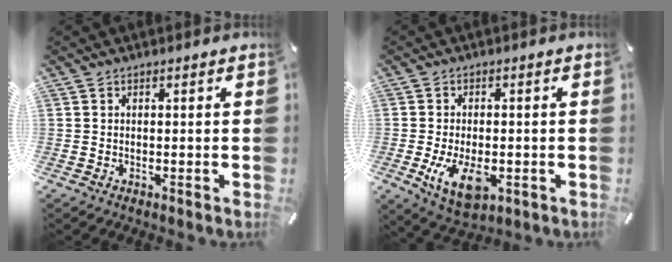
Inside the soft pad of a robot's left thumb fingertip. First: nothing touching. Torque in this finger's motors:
{"motor_torque": [-0.03, 1.40, 0.47, -0.17, 0.20]}